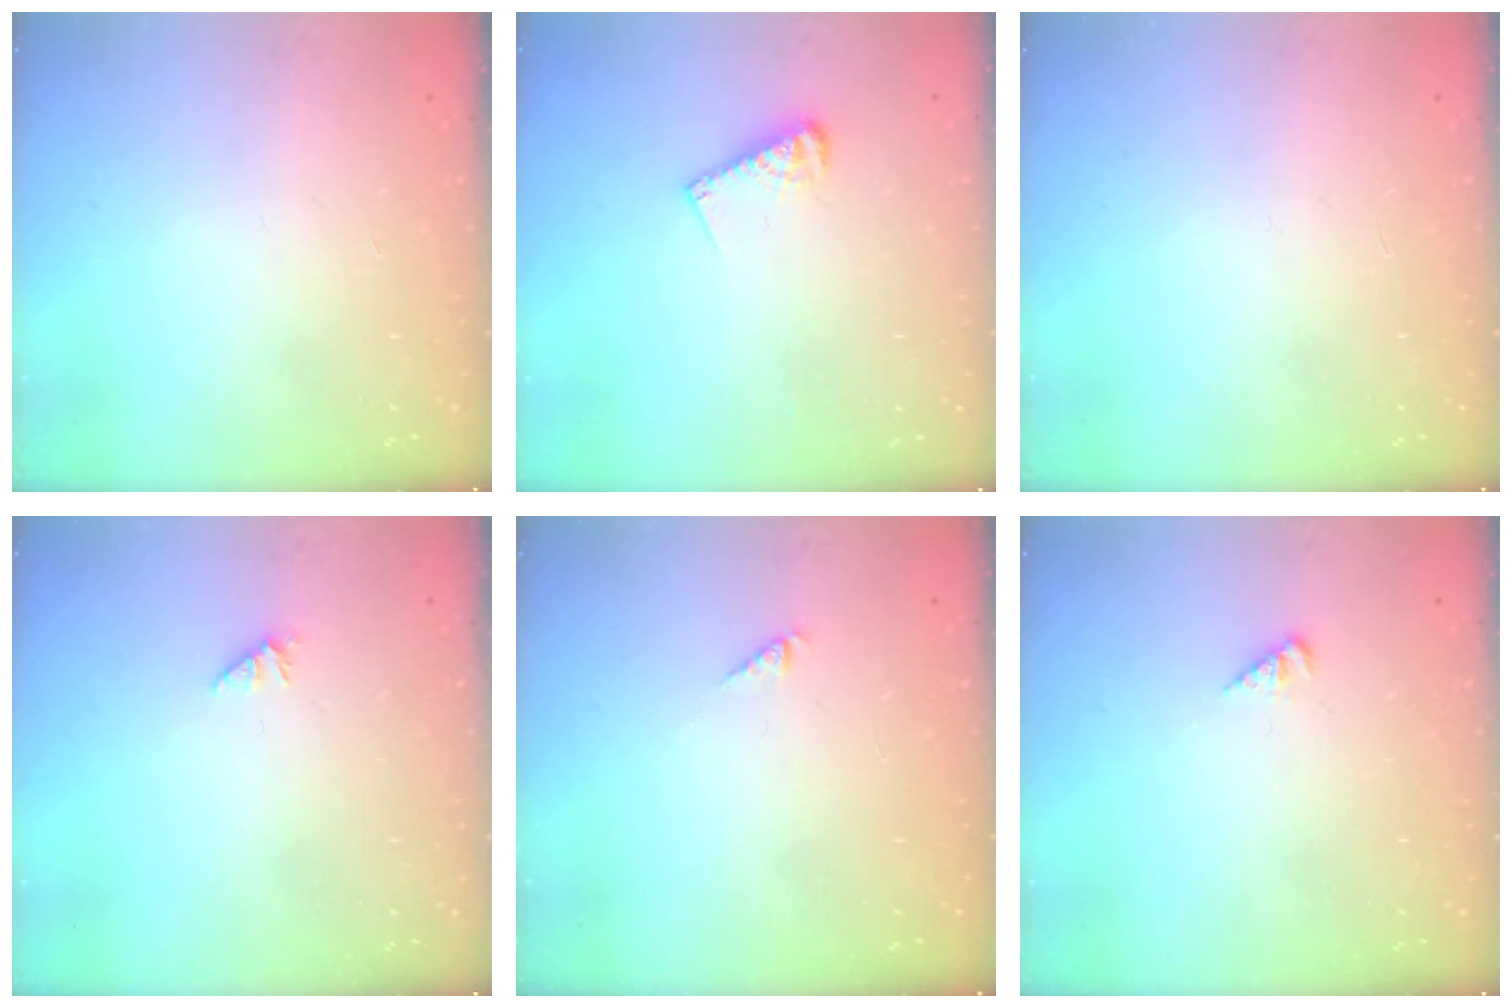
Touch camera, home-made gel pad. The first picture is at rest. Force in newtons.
{"total": 6.9, "press": 6.9, "slide": 0.6}
{"total": 0.0}
{"total": 0.0}
{"total": 2.7, "press": 2.6, "slide": 0.4}
{"total": 1.6, "press": 1.6, "slide": 0.3}